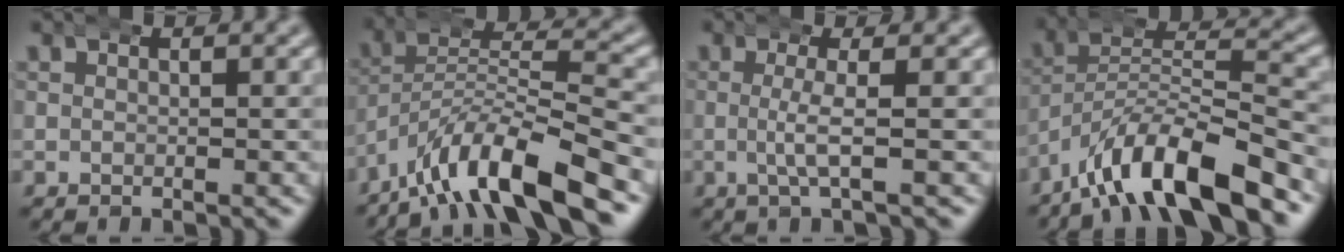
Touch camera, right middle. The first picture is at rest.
{"total": 8.9, "force": [-5.6, 3.5, 5.9], "torque": [-0.098, -0.018, -0.089]}
{"total": 2.5, "force": [0.0, -0.3, 2.4], "torque": [-0.046, 0.001, -0.002]}
{"total": 9.0, "force": [-5.3, 4.0, 6.1], "torque": [-0.104, -0.018, -0.082]}